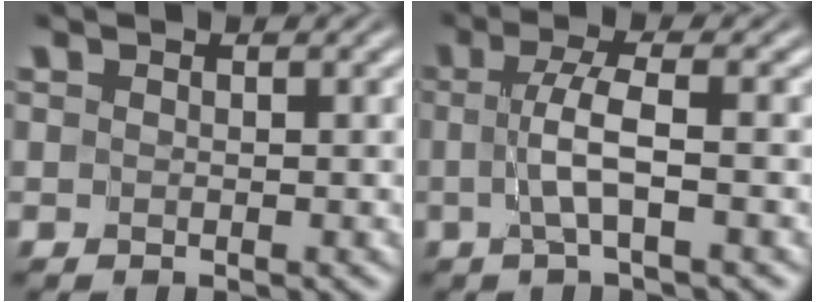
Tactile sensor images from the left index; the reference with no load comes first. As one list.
[{"total": 3.1, "force": [-0.4, 0.2, 3.1], "torque": [-0.062, 0.001, -0.008]}]